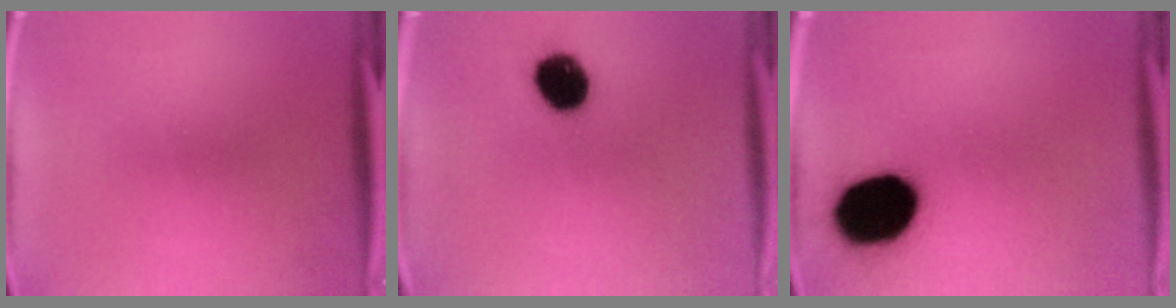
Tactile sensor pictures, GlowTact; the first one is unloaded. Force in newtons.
{"total": 11.1}
{"total": 17.8}